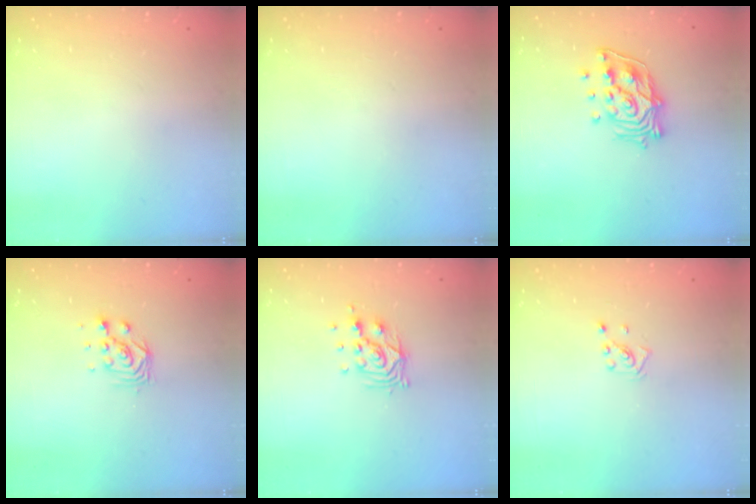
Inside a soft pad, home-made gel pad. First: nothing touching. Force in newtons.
{"total": 0.0}
{"total": 13.8, "press": 13.7, "slide": 1.6}
{"total": 4.2, "press": 4.2, "slide": 0.3}
{"total": 9.3, "press": 9.3, "slide": 0.6}
{"total": 2.2, "press": 2.2, "slide": 0.6}